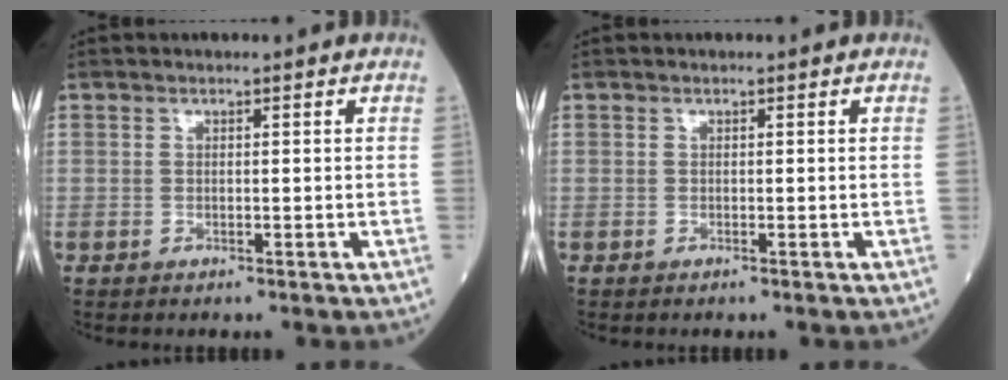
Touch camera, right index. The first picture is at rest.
{"total": 0.0}